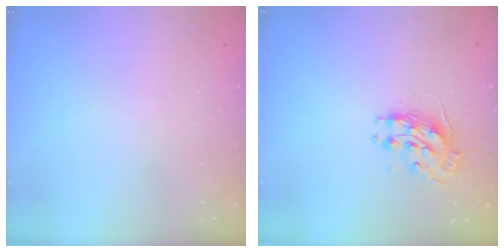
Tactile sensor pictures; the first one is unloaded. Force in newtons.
{"total": 9.7, "press": 9.7, "slide": 0.8}